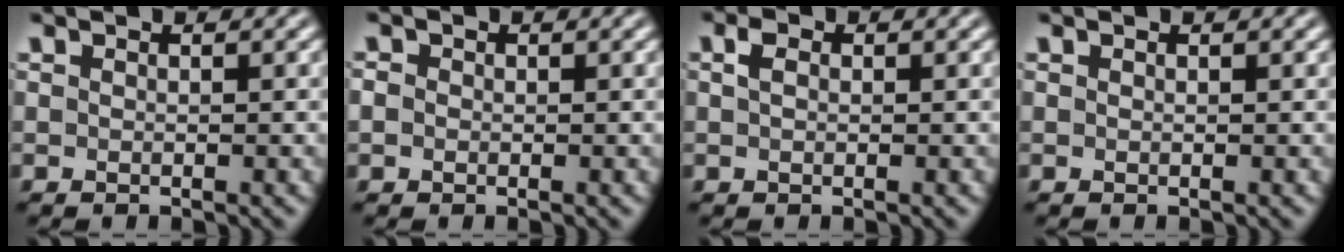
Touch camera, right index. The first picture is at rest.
{"total": 1.2, "force": [-0.2, 1.1, 0.5], "torque": [-0.018, -0.007, -0.003]}
{"total": 0.6, "force": [0.2, 0.0, 0.6], "torque": [-0.011, -0.005, 0.008]}
{"total": 0.0}